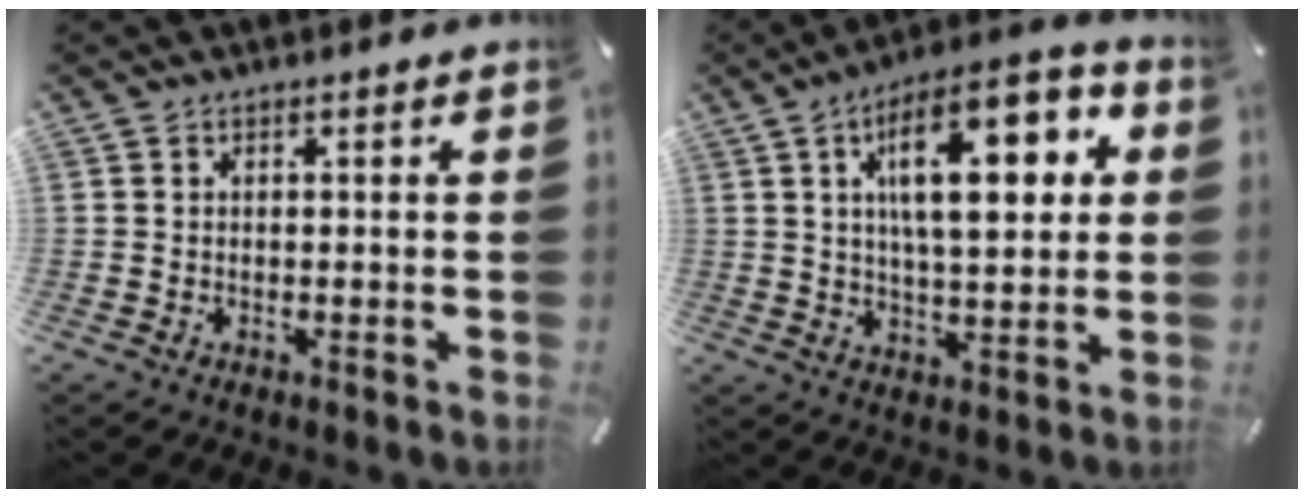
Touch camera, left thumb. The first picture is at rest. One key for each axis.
{"total": 18.0, "fx": 6.1, "fy": 7.3, "fz": 15.3, "tx": -0.243, "ty": -0.006, "tz": 0.090}